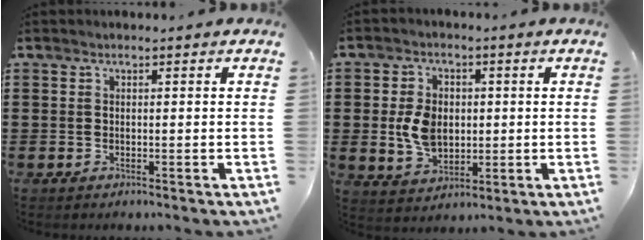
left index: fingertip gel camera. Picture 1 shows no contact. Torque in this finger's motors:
{"motor_torque": [1.22, 0.43, 0.39, 0.11]}